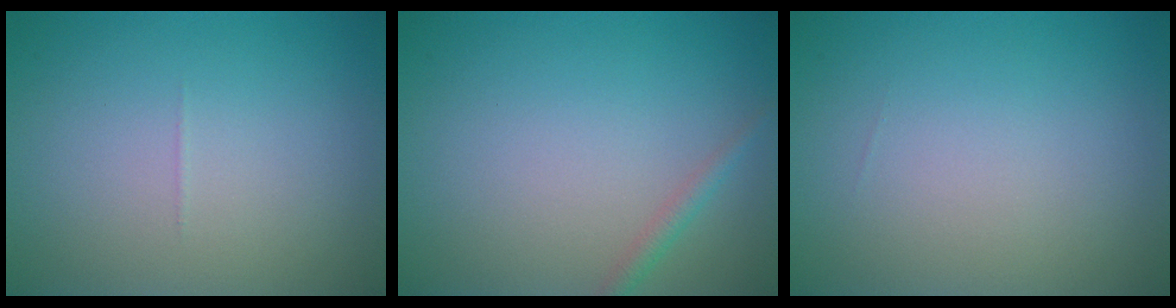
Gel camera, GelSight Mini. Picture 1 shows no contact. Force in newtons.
{"total": 1.2, "press": 1.2, "slide": 0.0}
{"total": 0.0}